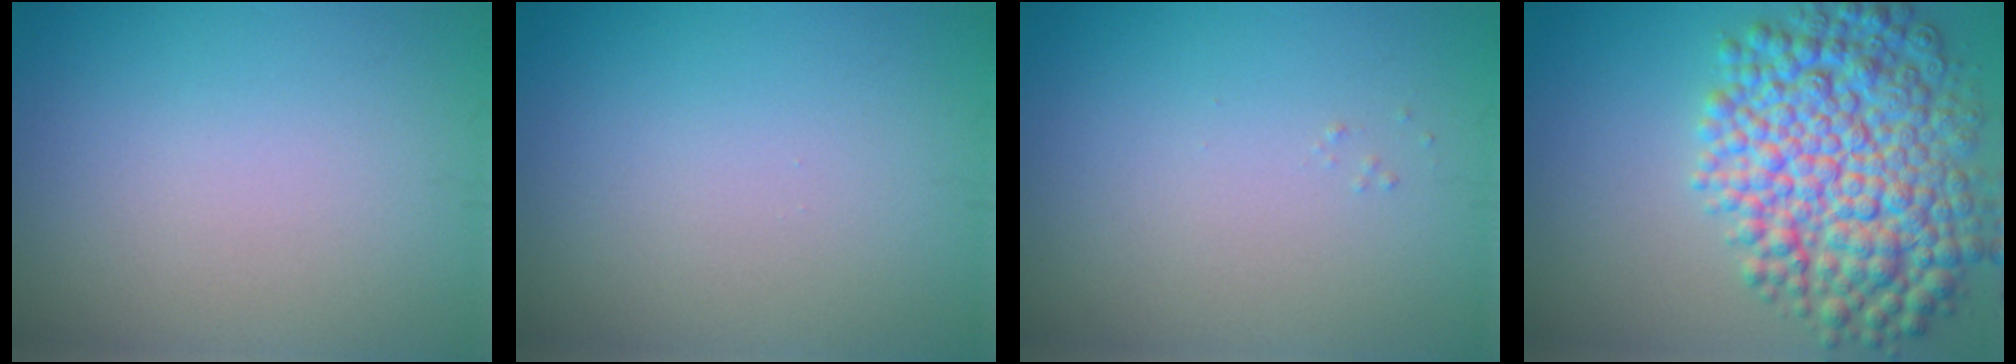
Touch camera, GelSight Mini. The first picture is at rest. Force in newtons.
{"total": 0.0}
{"total": 0.0}
{"total": 10.8, "press": 10.8, "slide": 0.1}